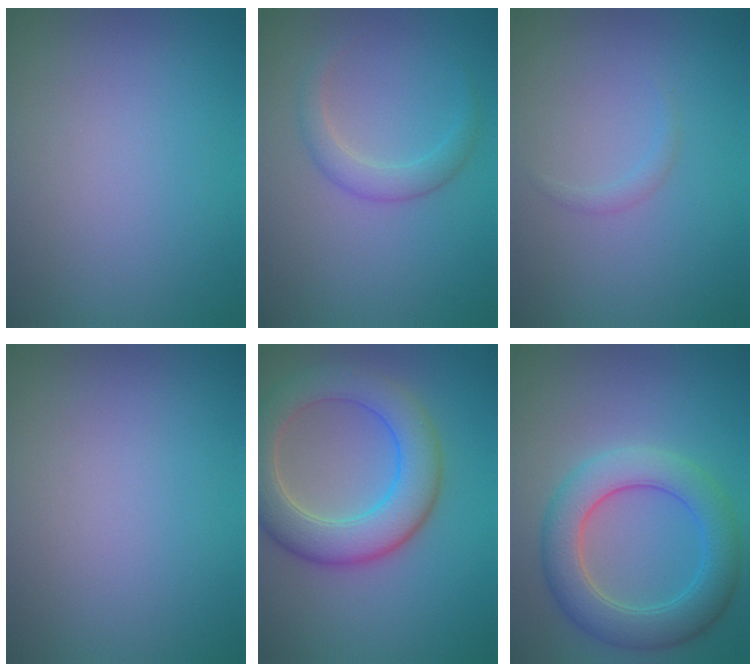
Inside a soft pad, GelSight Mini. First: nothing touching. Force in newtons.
{"total": 2.1, "press": 2.1, "slide": 0.1}
{"total": 0.7, "press": 0.7, "slide": 0.1}
{"total": 0.0}
{"total": 7.0, "press": 7.0, "slide": 0.6}
{"total": 6.1, "press": 6.1, "slide": 0.2}